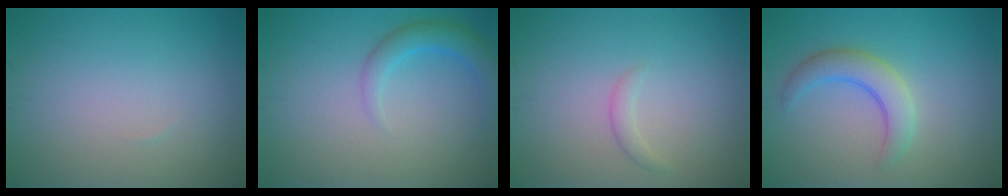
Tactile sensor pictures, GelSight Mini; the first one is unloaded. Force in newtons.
{"total": 2.7, "press": 2.7, "slide": 0.2}
{"total": 1.0, "press": 1.0, "slide": 0.1}
{"total": 3.4, "press": 3.4, "slide": 0.3}